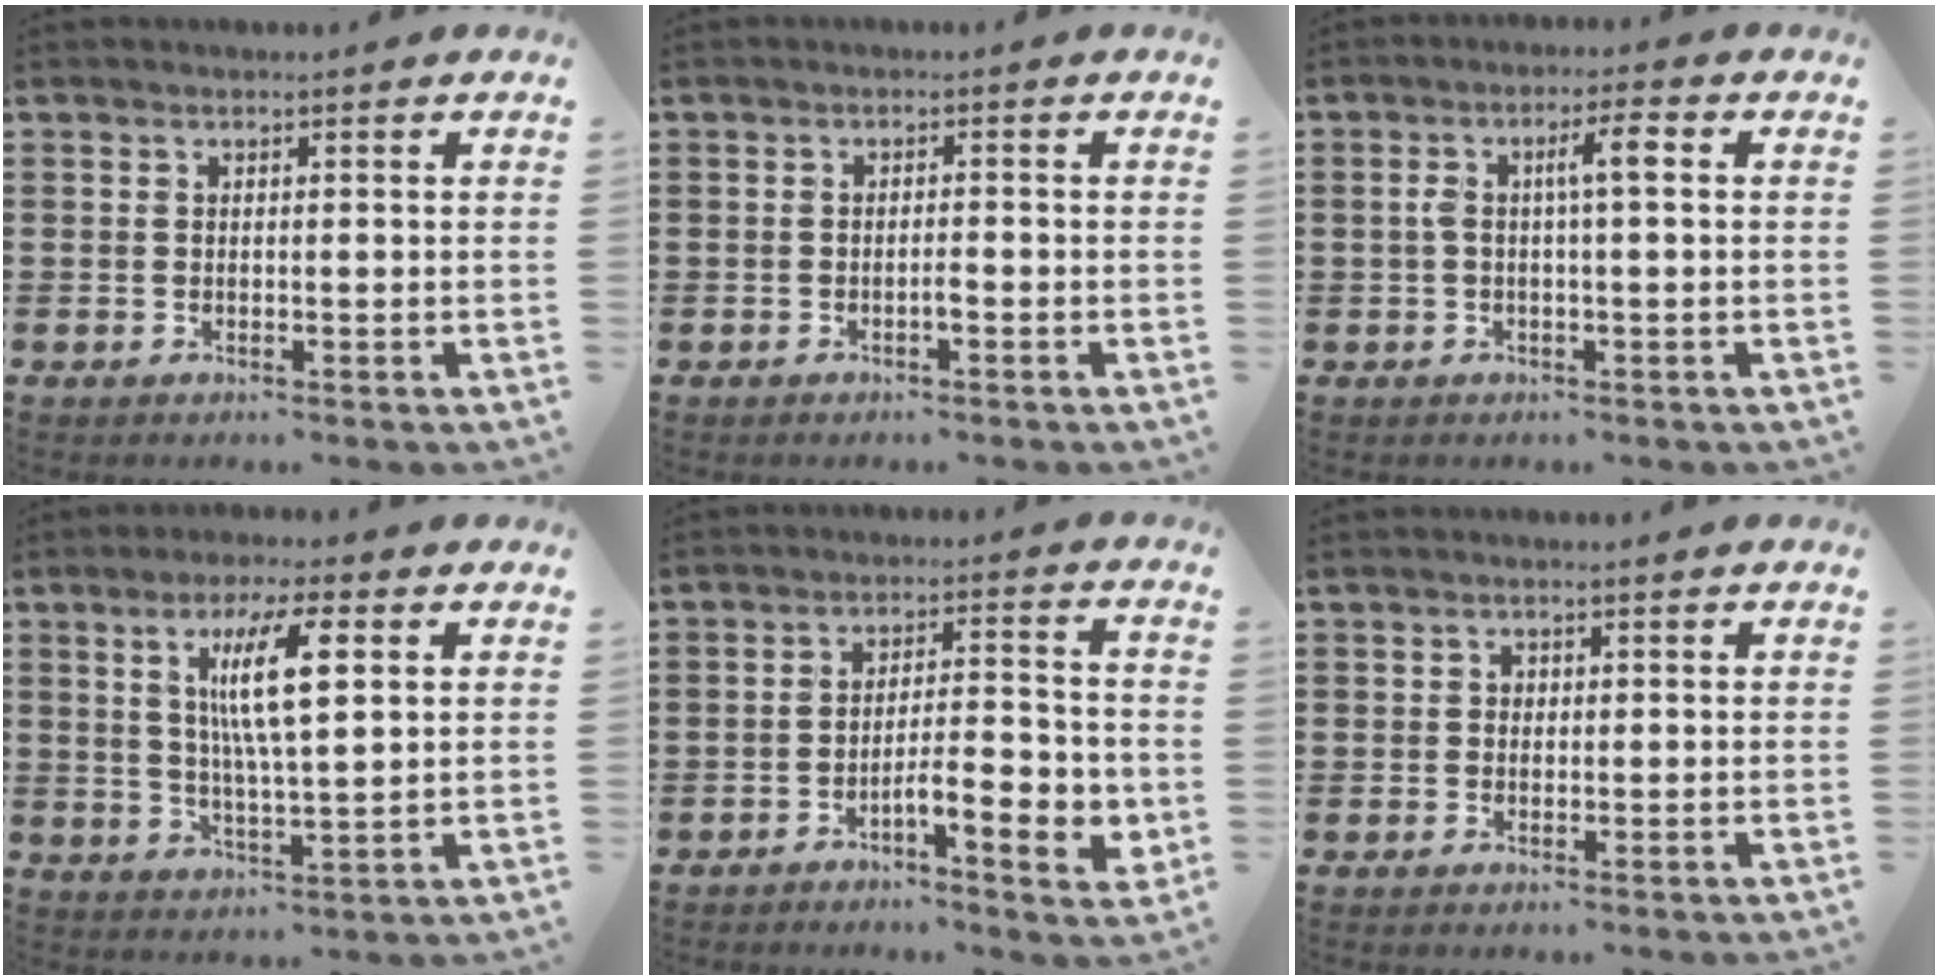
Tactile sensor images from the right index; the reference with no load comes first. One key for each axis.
{"total": 1.3, "fx": -0.7, "fy": 0.2, "fz": 1.1, "tx": -0.021, "ty": -0.001, "tz": -0.013}
{"total": 4.3, "fx": 0.4, "fy": 0.8, "fz": 4.2, "tx": -0.072, "ty": 0.006, "tz": -0.001}
{"total": 9.5, "fx": 3.1, "fy": 1.7, "fz": 8.8, "tx": -0.179, "ty": 0.008, "tz": 0.048}
{"total": 7.1, "fx": -3.2, "fy": 1.8, "fz": 6.1, "tx": -0.081, "ty": -0.002, "tz": -0.056}
{"total": 0.7, "fx": 0.0, "fy": 0.7, "fz": 0.2, "tx": -0.006, "ty": 0.004, "tz": 0.000}